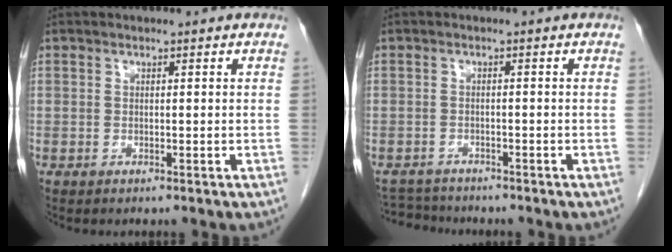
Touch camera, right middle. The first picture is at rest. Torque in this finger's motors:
{"motor_torque": [-0.62, -0.30, -0.07, -0.04]}